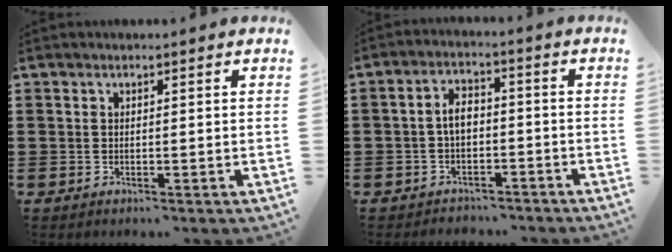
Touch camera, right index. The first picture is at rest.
{"total": 4.0, "force": [-1.5, 2.4, 2.8], "torque": [-0.069, 0.005, -0.034]}